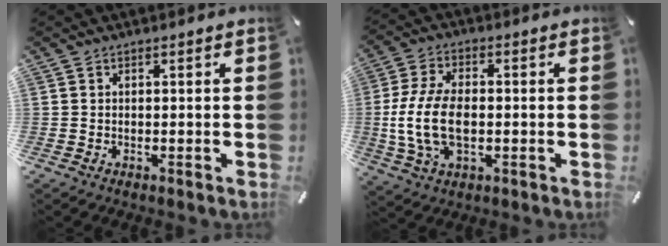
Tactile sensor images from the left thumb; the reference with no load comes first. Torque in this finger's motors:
{"motor_torque": [1.64, 1.77, 1.41, 0.22, 0.16]}